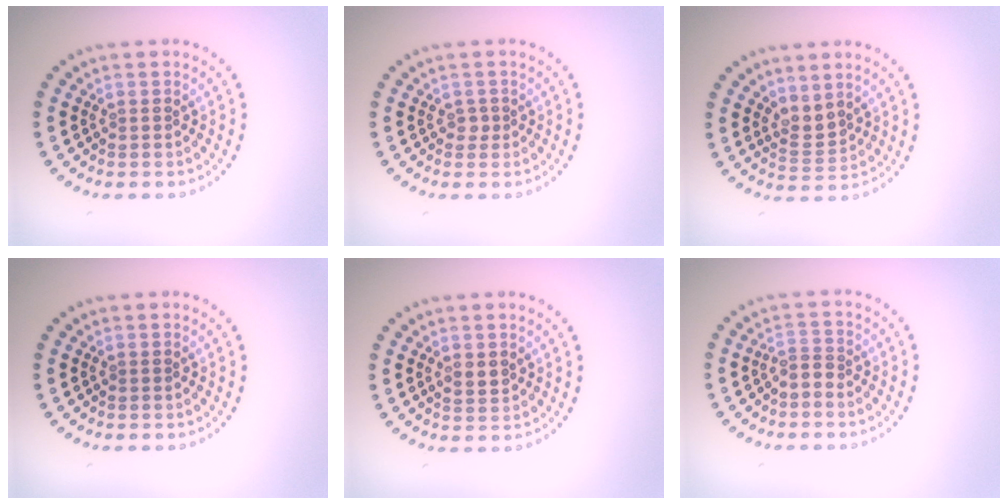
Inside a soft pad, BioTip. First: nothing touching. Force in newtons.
{"total": 0.7, "press": 0.6, "slide": 0.4}
{"total": 2.0, "press": 1.4, "slide": 1.4}
{"total": 0.0}
{"total": 1.5, "press": 1.4, "slide": 0.5}
{"total": 1.6, "press": 1.2, "slide": 1.1}